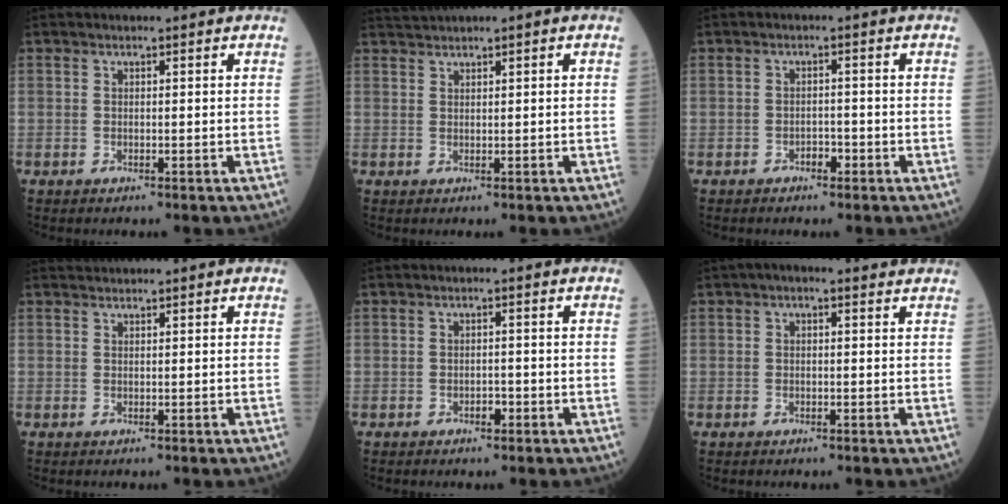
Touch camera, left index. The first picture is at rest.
{"total": 1.8, "force": [1.4, -0.2, 1.1], "torque": [-0.028, 0.018, 0.034]}
{"total": 1.6, "force": [-1.1, 0.8, 0.9], "torque": [-0.010, 0.004, -0.019]}
{"total": 0.8, "force": [0.7, -0.3, -0.1], "torque": [-0.006, 0.007, 0.020]}
{"total": 1.3, "force": [-0.8, 0.7, 0.8], "torque": [-0.011, 0.003, -0.012]}
{"total": 2.7, "force": [1.8, 1.0, 1.8], "torque": [-0.027, 0.023, 0.017]}